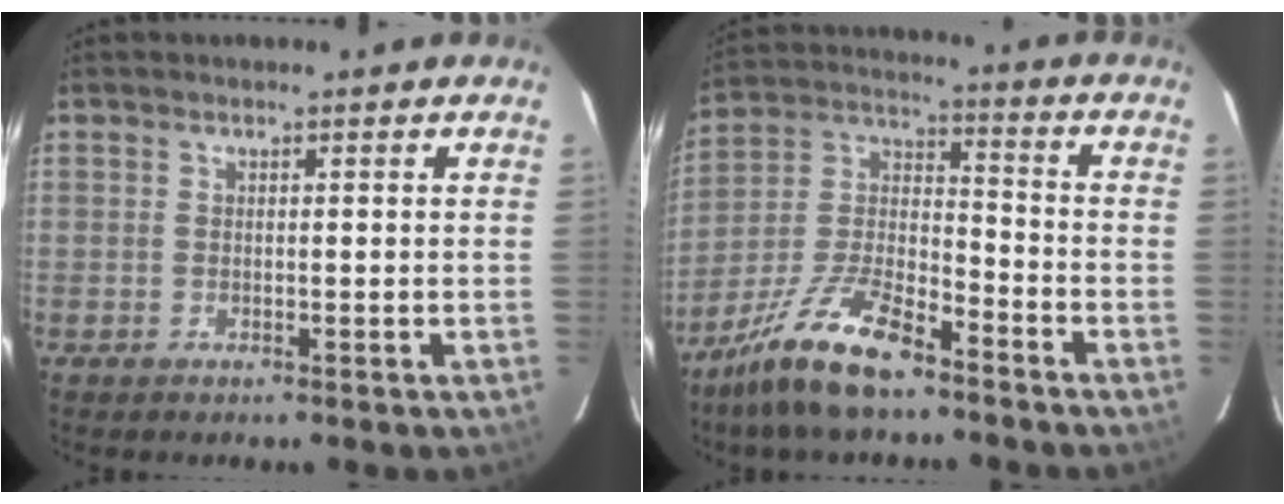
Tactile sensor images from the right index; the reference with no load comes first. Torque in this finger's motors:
{"motor_torque": [1.20, -0.94, 0.88, 0.15]}